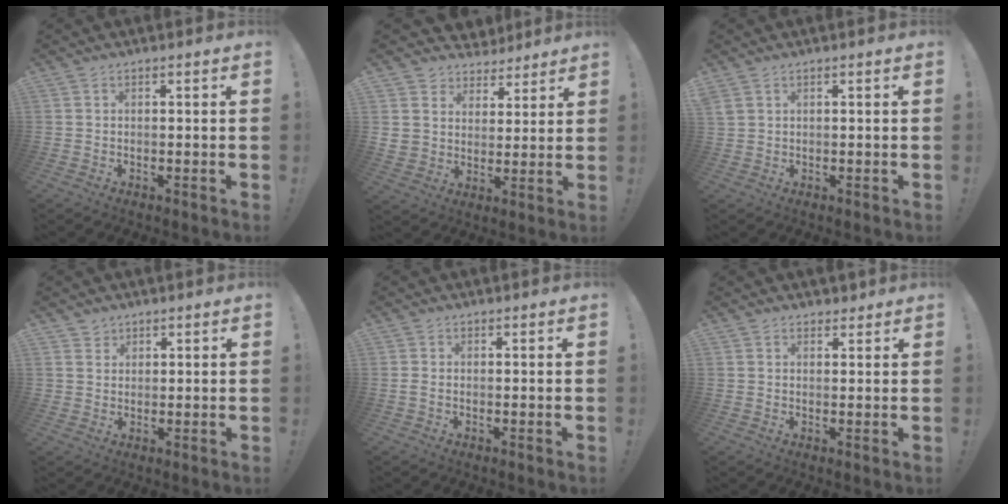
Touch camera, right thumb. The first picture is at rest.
{"total": 6.8, "force": [3.6, 5.8, 0.5], "torque": [-0.011, -0.034, 0.076]}
{"total": 1.9, "force": [1.2, 1.0, 1.2], "torque": [-0.032, 0.004, 0.024]}
{"total": 2.8, "force": [1.9, 2.1, -0.1], "torque": [-0.001, -0.012, 0.035]}
{"total": 1.0, "force": [0.1, 0.6, 0.8], "torque": [-0.017, 0.003, 0.001]}
{"total": 2.0, "force": [1.5, 1.2, 0.4], "torque": [-0.002, -0.007, 0.028]}